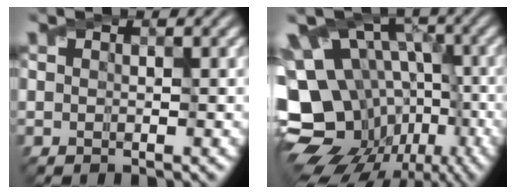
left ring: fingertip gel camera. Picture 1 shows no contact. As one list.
[{"total": 17.0, "force": [-6.0, 12.4, 9.9], "torque": [-0.196, -0.001, -0.056]}]